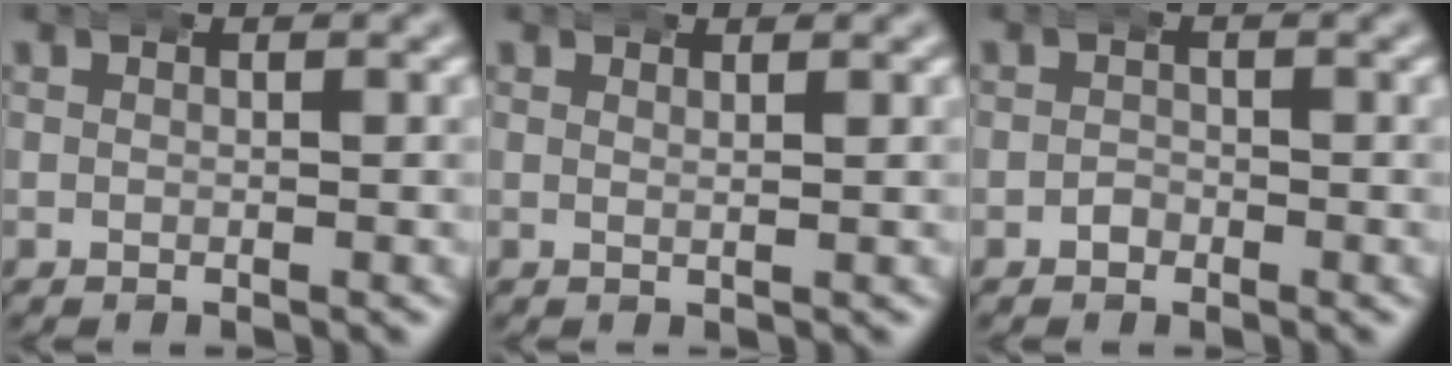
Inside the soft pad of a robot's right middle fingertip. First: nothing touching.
{"total": 0.9, "force": [0.8, -0.3, 0.2], "torque": [-0.004, -0.004, 0.013]}
{"total": 0.7, "force": [-0.4, 0.5, -0.2], "torque": [0.001, 0.001, -0.013]}